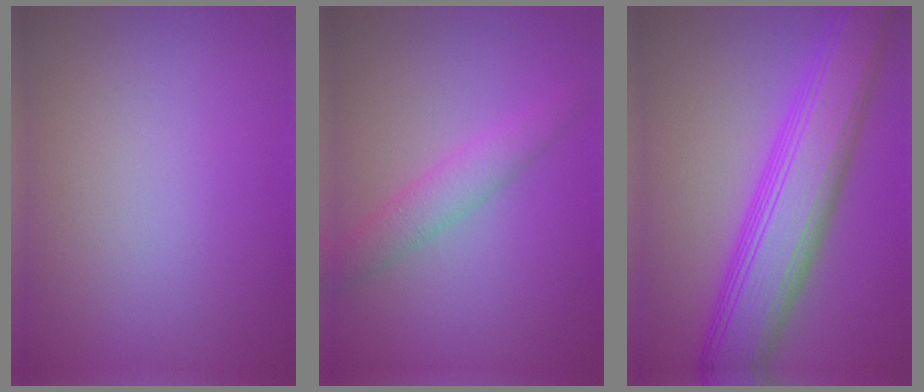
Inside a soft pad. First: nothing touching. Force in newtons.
{"total": 2.6, "press": 2.6, "slide": 0.0}
{"total": 9.0, "press": 9.0, "slide": 0.2}